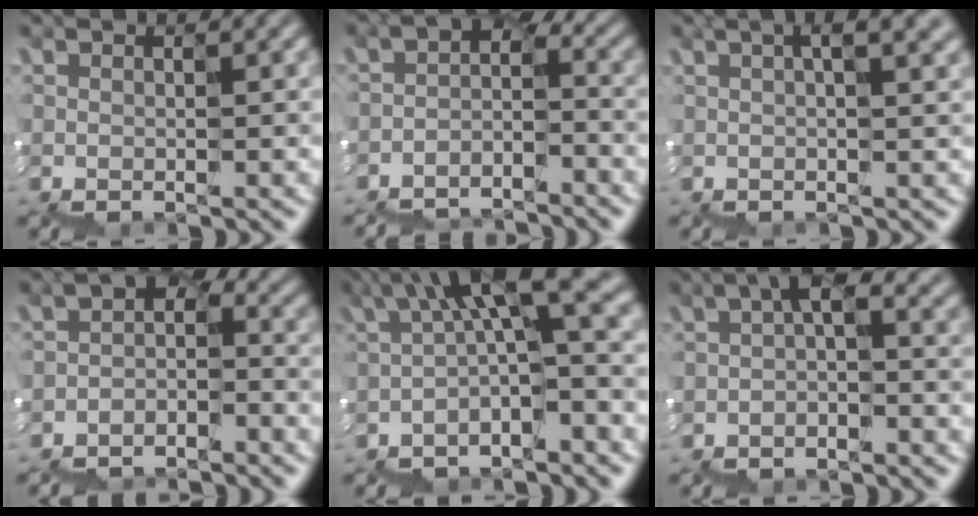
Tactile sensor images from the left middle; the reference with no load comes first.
{"total": 4.7, "force": [-4.2, 1.7, 1.3], "torque": [-0.043, -0.009, -0.067]}
{"total": 6.3, "force": [1.9, 2.7, 5.3], "torque": [-0.044, 0.024, 0.022]}
{"total": 3.8, "force": [-3.2, 1.6, 1.3], "torque": [-0.039, -0.004, -0.053]}
{"total": 7.7, "force": [0.0, 2.0, 7.4], "torque": [-0.118, 0.037, -0.008]}
{"total": 1.6, "force": [-0.3, 0.3, 1.5], "torque": [-0.037, 0.009, -0.011]}